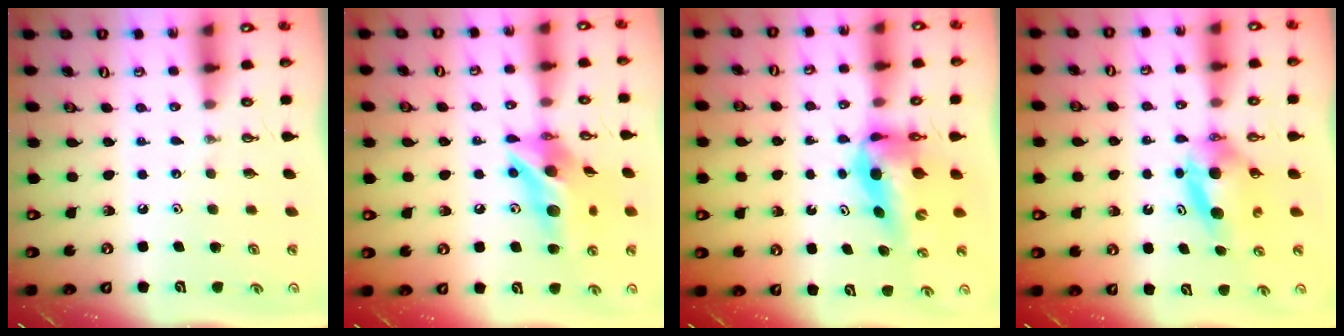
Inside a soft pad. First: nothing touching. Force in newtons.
{"total": 14.5, "press": 14.5, "slide": 1.3}
{"total": 7.2, "press": 7.1, "slide": 0.9}
{"total": 6.5, "press": 6.3, "slide": 1.9}